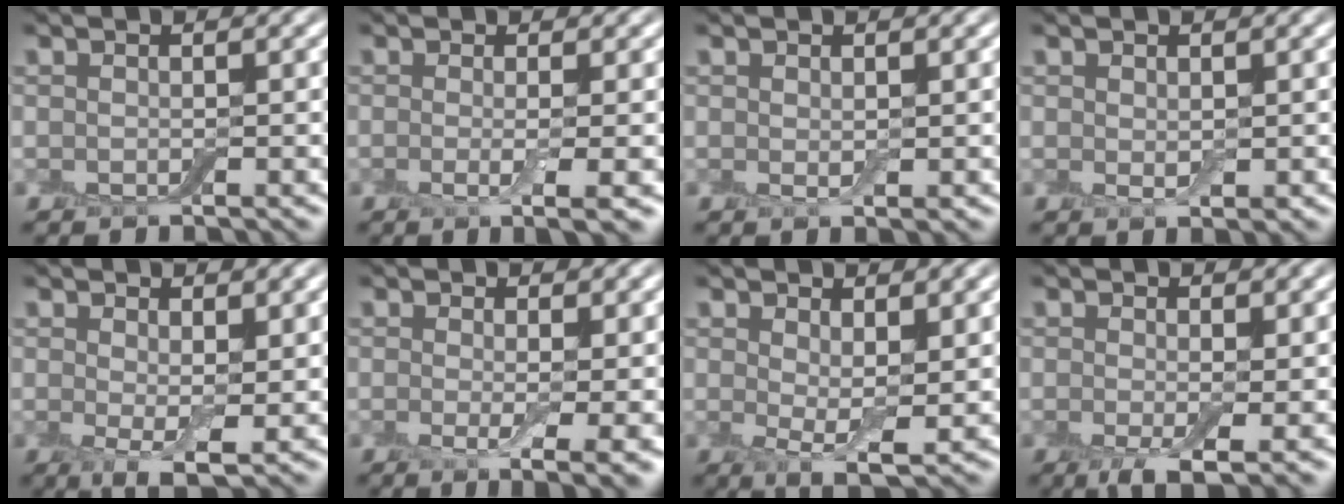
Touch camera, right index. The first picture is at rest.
{"total": 3.1, "force": [-0.4, 0.6, 3.0], "torque": [-0.046, -0.009, -0.007]}
{"total": 0.8, "force": [0.3, 0.3, 0.7], "torque": [-0.012, -0.002, 0.006]}
{"total": 1.1, "force": [0.3, 0.5, 0.9], "torque": [-0.017, -0.003, 0.008]}
{"total": 4.5, "force": [0.6, 1.6, 4.1], "torque": [-0.070, -0.017, 0.013]}
{"total": 4.0, "force": [0.0, 0.8, 4.0], "torque": [-0.059, -0.015, 0.001]}
{"total": 4.5, "force": [1.2, 1.6, 4.0], "torque": [-0.069, -0.019, 0.024]}
{"total": 4.3, "force": [-0.9, 1.4, 3.9], "torque": [-0.069, -0.016, -0.017]}